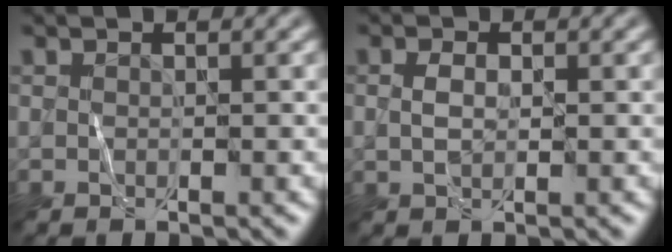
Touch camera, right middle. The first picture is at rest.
{"total": 1.3, "force": [0.1, 0.8, 1.1], "torque": [-0.022, 0.000, 0.002]}